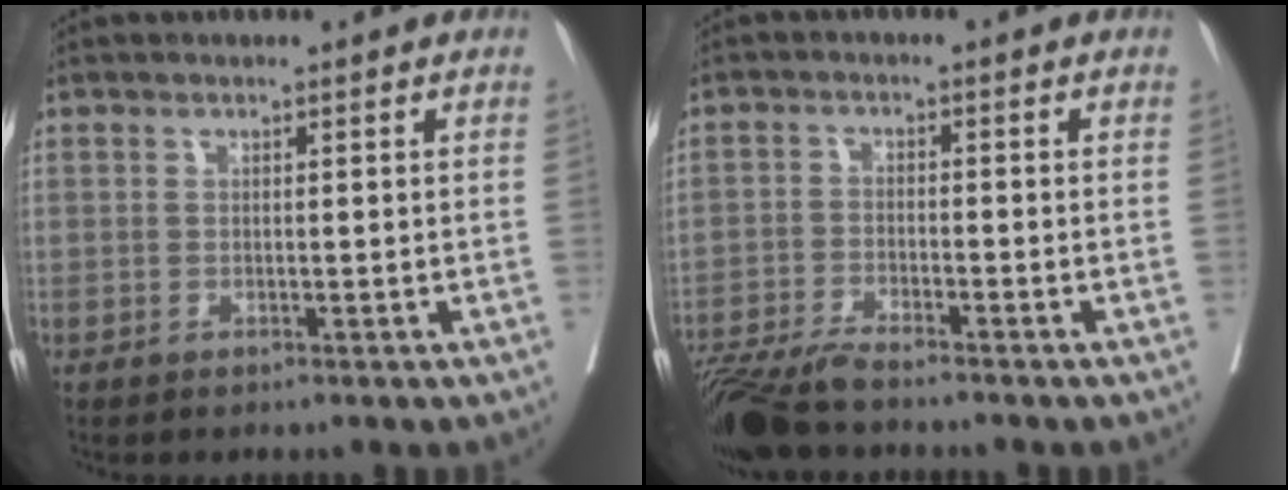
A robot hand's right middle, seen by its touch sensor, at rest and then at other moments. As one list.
[{"total": 7.8, "force": [-6.9, 0.0, 3.6], "torque": [-0.057, -0.024, -0.125]}]